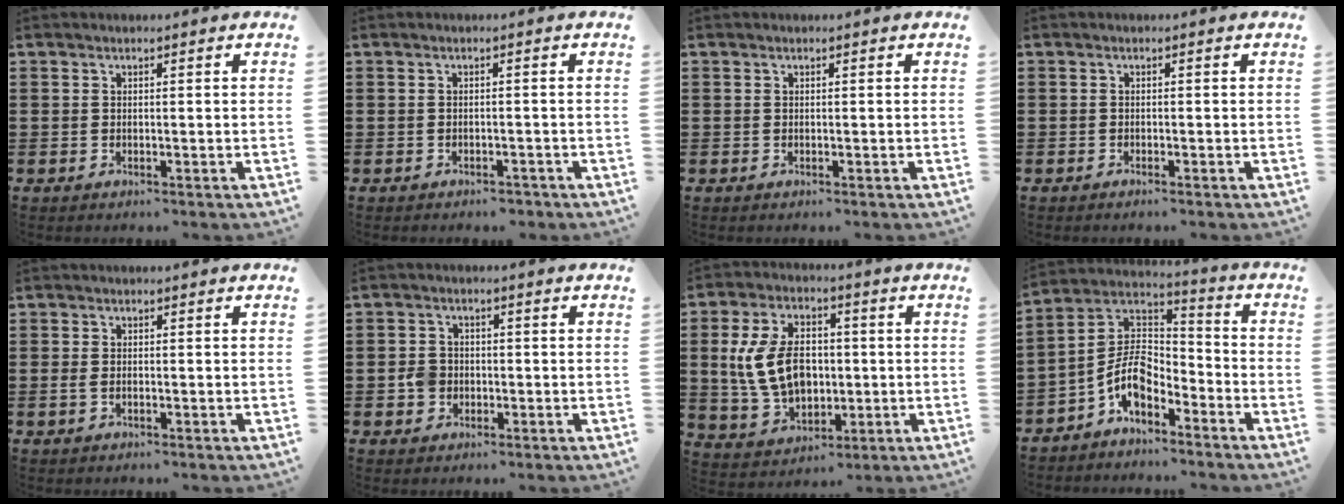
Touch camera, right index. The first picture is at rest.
{"total": 1.0, "force": [-1.0, 0.3, 0.1], "torque": [-0.007, 0.002, -0.021]}
{"total": 0.0}
{"total": 0.6, "force": [-0.6, -0.1, 0.1], "torque": [-0.004, -0.003, -0.012]}
{"total": 1.2, "force": [-0.3, 0.6, 0.9], "torque": [-0.019, 0.002, -0.007]}
{"total": 3.2, "force": [-0.8, 2.8, 1.3], "torque": [-0.039, 0.004, -0.019]}
{"total": 10.9, "force": [0.3, 7.3, 8.1], "torque": [-0.191, 0.013, 0.004]}
{"total": 8.0, "force": [-4.4, 4.2, 5.3], "torque": [-0.132, -0.013, -0.093]}